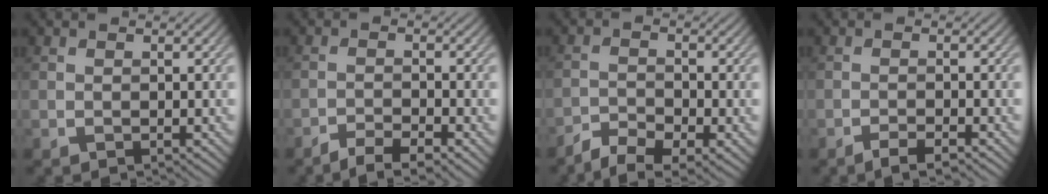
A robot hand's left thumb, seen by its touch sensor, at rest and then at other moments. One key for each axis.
{"total": 3.7, "fx": -2.8, "fy": 0.6, "fz": 2.3, "tx": -0.042, "ty": 0.001, "tz": -0.052}
{"total": 5.0, "fx": -3.9, "fy": 1.4, "fz": 2.9, "tx": -0.053, "ty": -0.008, "tz": -0.067}
{"total": 2.3, "fx": -1.7, "fy": 0.3, "fz": 1.5, "tx": -0.024, "ty": 0.003, "tz": -0.036}